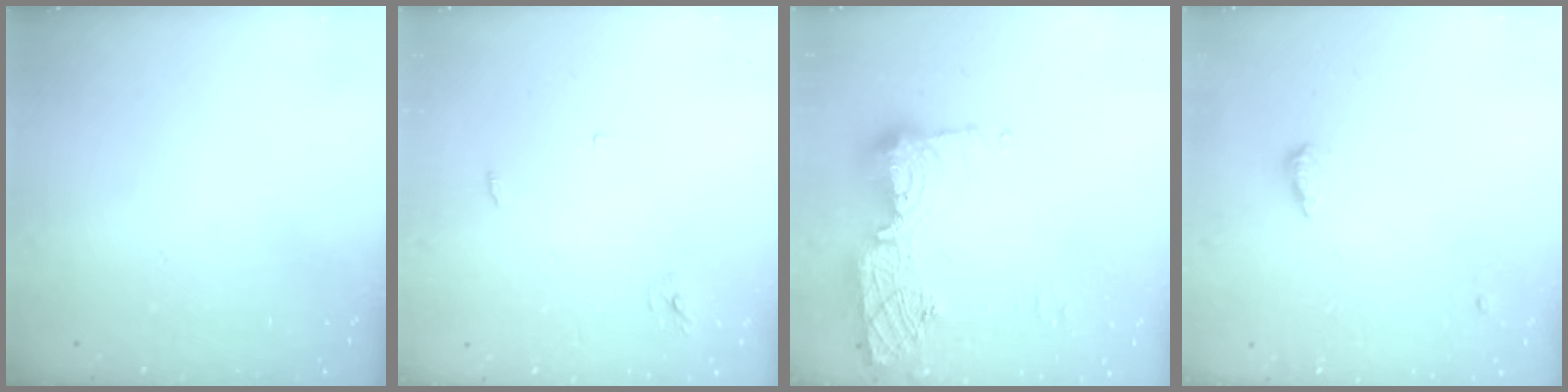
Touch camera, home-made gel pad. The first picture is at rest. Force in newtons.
{"total": 2.5, "press": 2.5, "slide": 0.1}
{"total": 13.4, "press": 13.4, "slide": 1.3}
{"total": 5.2, "press": 5.1, "slide": 1.0}